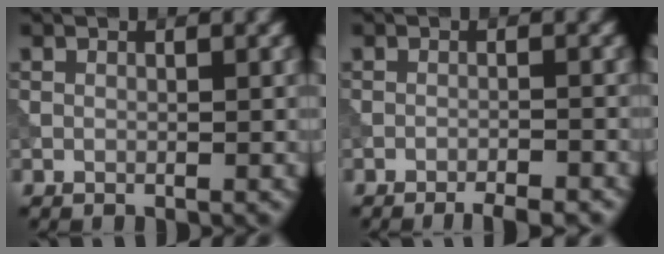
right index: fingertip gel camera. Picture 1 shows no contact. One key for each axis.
{"total": 3.3, "fx": -2.8, "fy": 0.5, "fz": 1.7, "tx": -0.017, "ty": 0.006, "tz": -0.041}